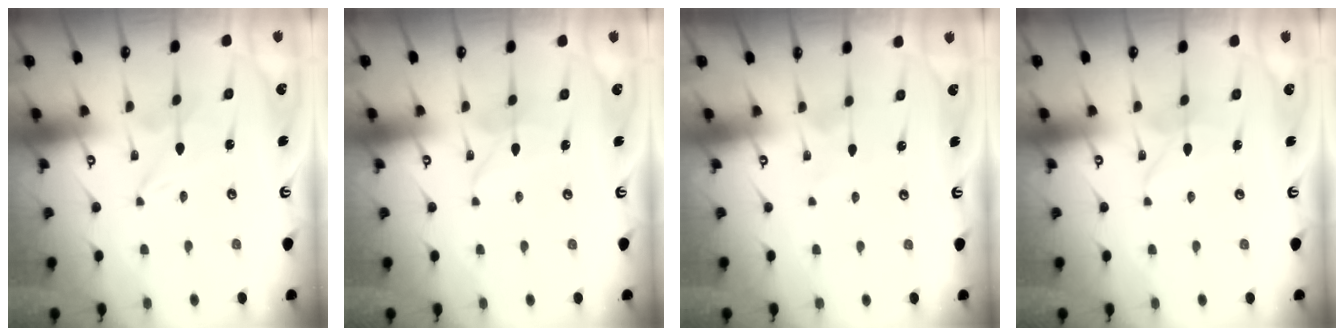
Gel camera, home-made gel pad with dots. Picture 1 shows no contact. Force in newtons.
{"total": 2.8, "press": 2.8, "slide": 0.2}
{"total": 2.2, "press": 2.2, "slide": 0.3}
{"total": 2.8, "press": 2.8, "slide": 0.2}